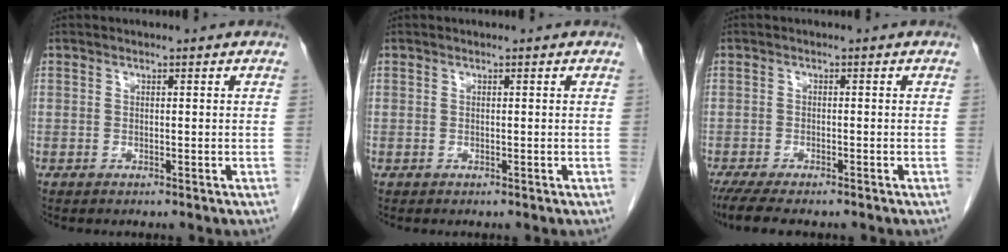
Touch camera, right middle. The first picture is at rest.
{"total": 0.0}
{"total": 7.3, "force": [-5.9, 1.7, 4.0], "torque": [-0.062, -0.014, -0.093]}